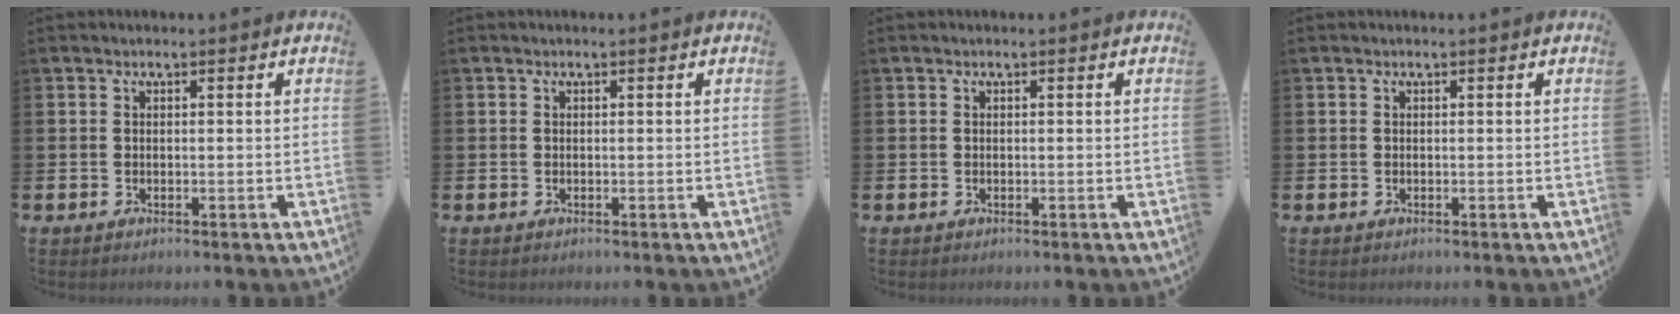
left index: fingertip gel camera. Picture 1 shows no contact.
{"total": 0.0}
{"total": 0.0}
{"total": 0.0}